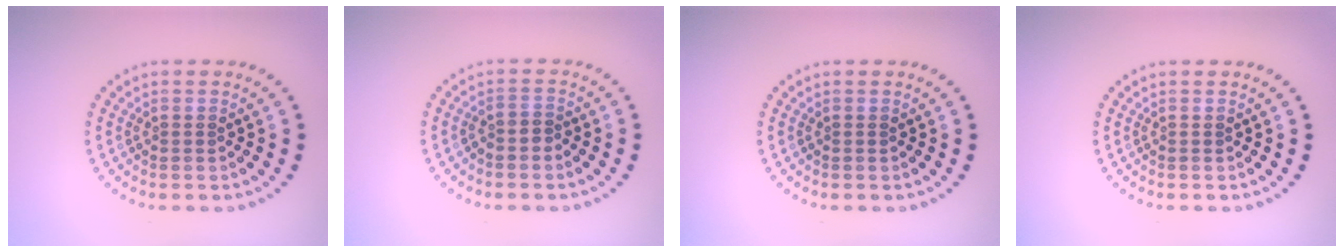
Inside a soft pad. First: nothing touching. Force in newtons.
{"total": 1.1, "press": 0.7, "slide": 0.8}
{"total": 0.0}
{"total": 0.0}